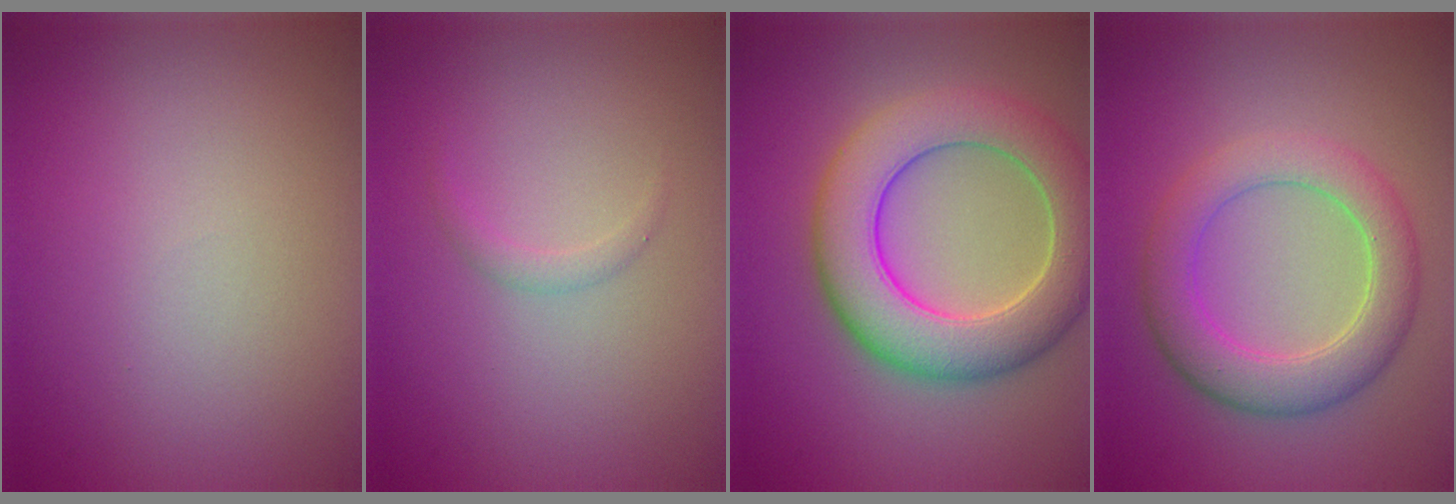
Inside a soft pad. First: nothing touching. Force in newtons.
{"total": 0.9, "press": 0.9, "slide": 0.0}
{"total": 8.4, "press": 8.4, "slide": 0.4}
{"total": 5.2, "press": 5.2, "slide": 0.2}